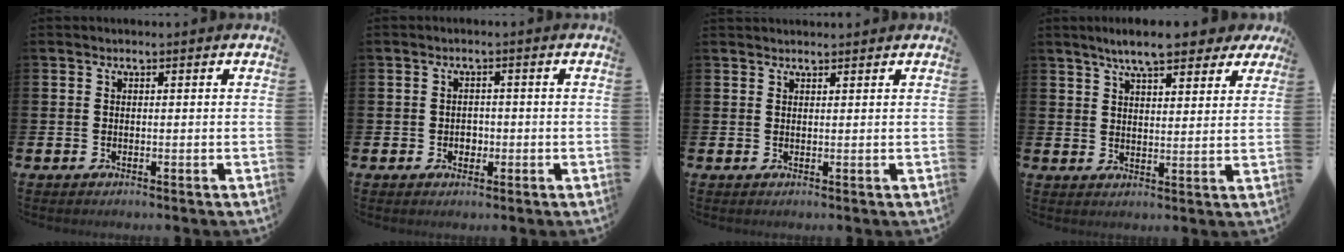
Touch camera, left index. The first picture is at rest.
{"total": 1.8, "force": [-0.4, 1.5, 0.7], "torque": [-0.006, 0.001, -0.012]}
{"total": 1.2, "force": [1.2, 0.2, 0.1], "torque": [0.005, -0.002, 0.021]}
{"total": 8.0, "force": [6.9, 1.9, 3.7], "torque": [-0.074, -0.019, 0.120]}